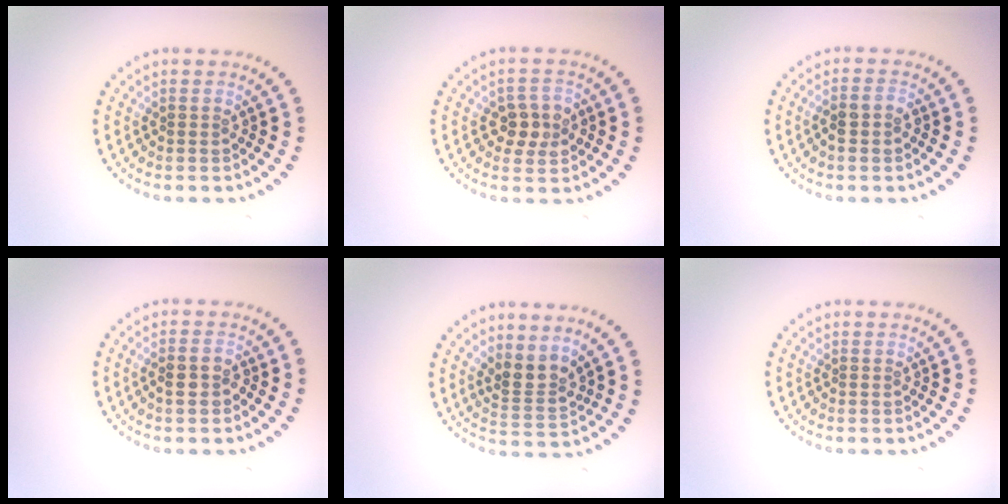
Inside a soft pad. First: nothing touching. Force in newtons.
{"total": 2.7, "press": 2.7, "slide": 0.4}
{"total": 2.0, "press": 1.9, "slide": 0.5}
{"total": 1.6, "press": 1.6, "slide": 0.5}
{"total": 2.6, "press": 2.0, "slide": 1.6}
{"total": 0.0}